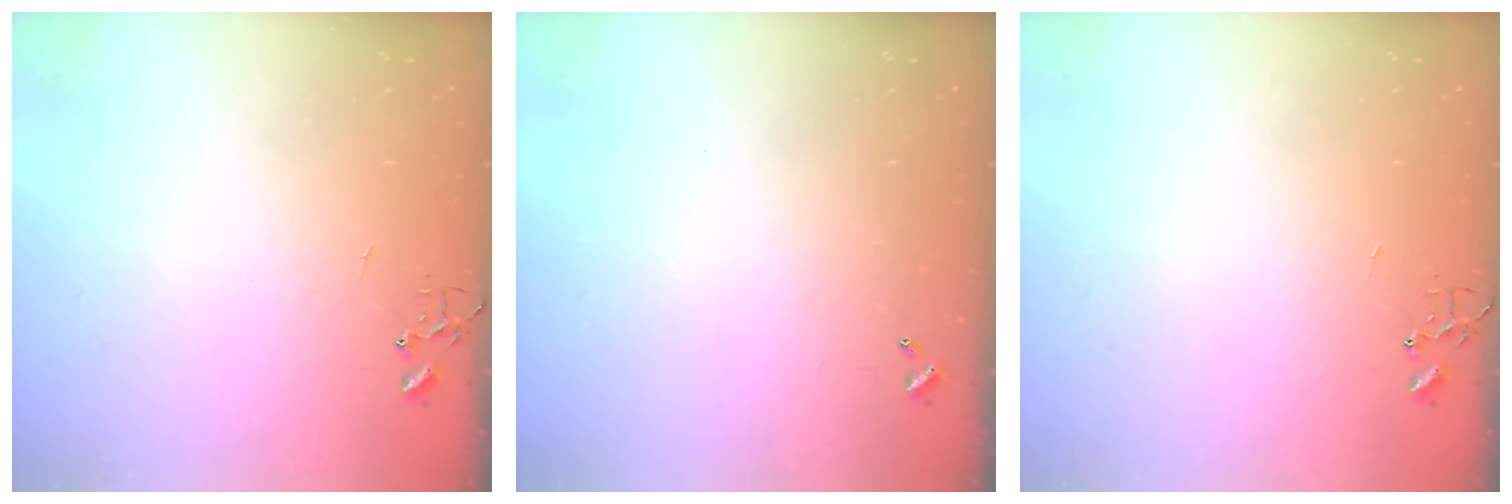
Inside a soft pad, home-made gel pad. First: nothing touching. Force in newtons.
{"total": 0.0}
{"total": 0.0}